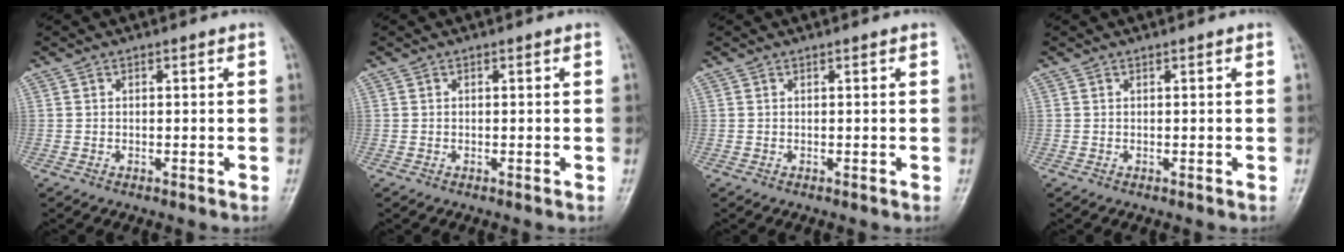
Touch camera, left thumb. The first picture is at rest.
{"total": 0.0}
{"total": 0.0}
{"total": 0.0}